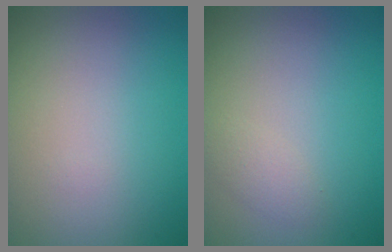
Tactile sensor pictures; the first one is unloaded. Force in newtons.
{"total": 1.1, "press": 1.1, "slide": 0.0}